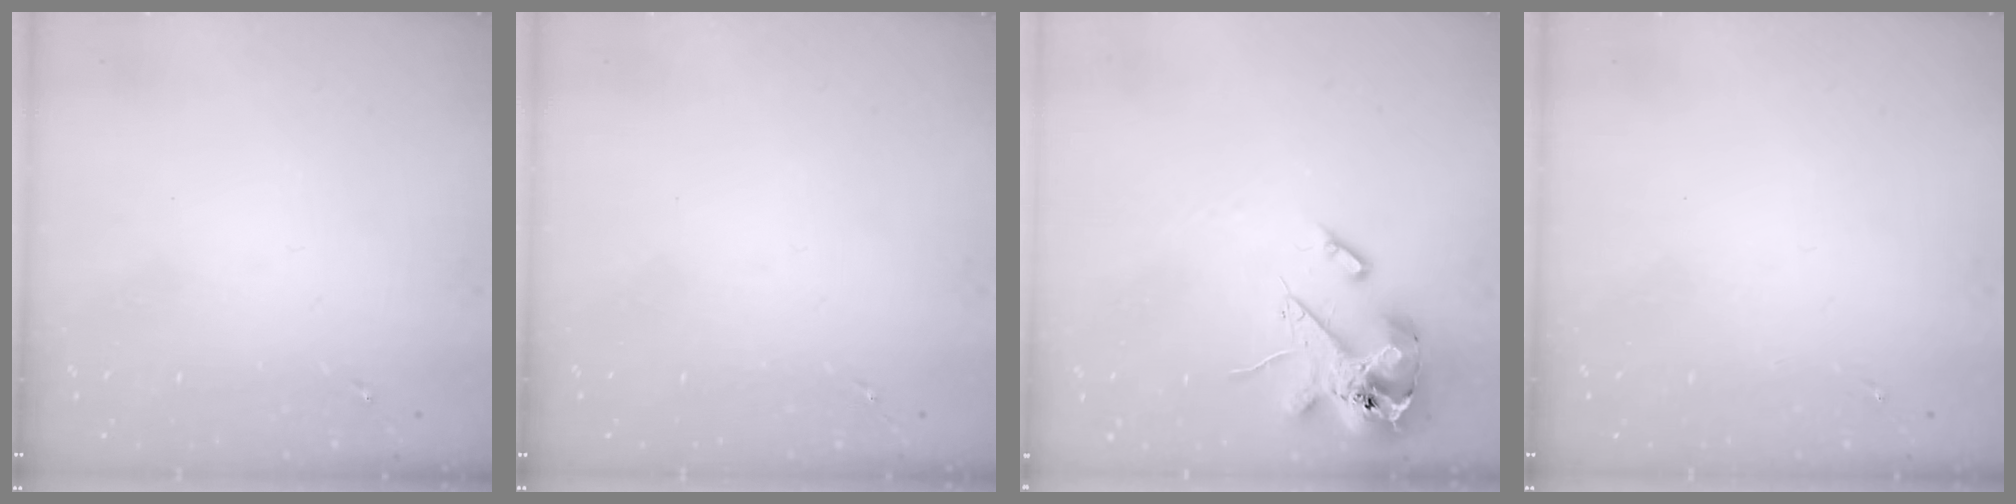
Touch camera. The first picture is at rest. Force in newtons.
{"total": 0.0}
{"total": 13.7, "press": 13.5, "slide": 2.3}
{"total": 0.0}